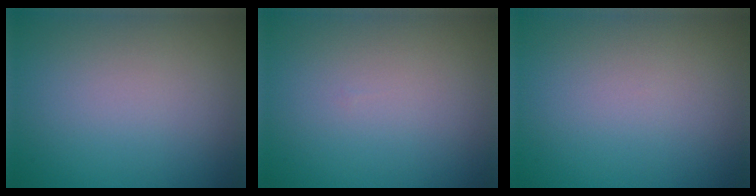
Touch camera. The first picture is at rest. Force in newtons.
{"total": 0.0}
{"total": 0.0}